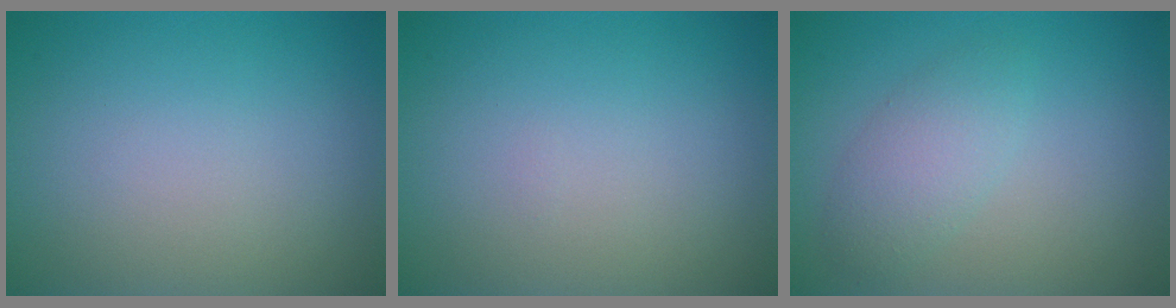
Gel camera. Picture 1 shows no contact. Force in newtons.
{"total": 0.0}
{"total": 2.7, "press": 2.6, "slide": 0.1}